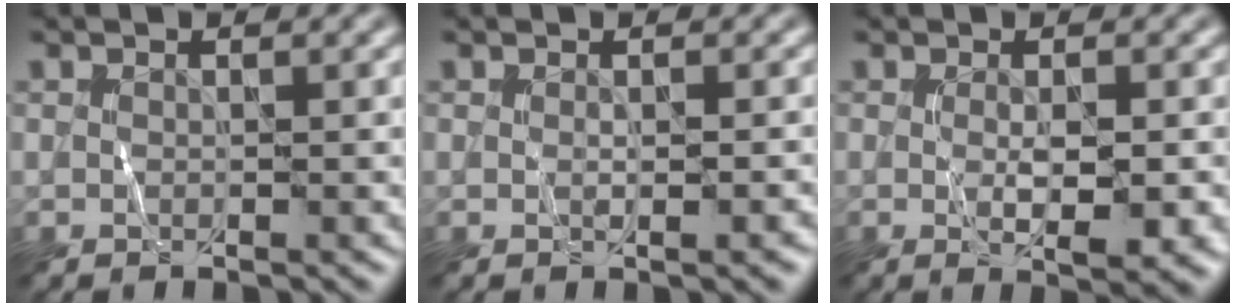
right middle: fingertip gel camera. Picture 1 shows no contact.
{"total": 1.3, "force": [-0.1, 0.3, 1.2], "torque": [-0.016, -0.004, 0.000]}
{"total": 3.3, "force": [-0.4, 0.8, 3.2], "torque": [-0.056, -0.010, -0.002]}